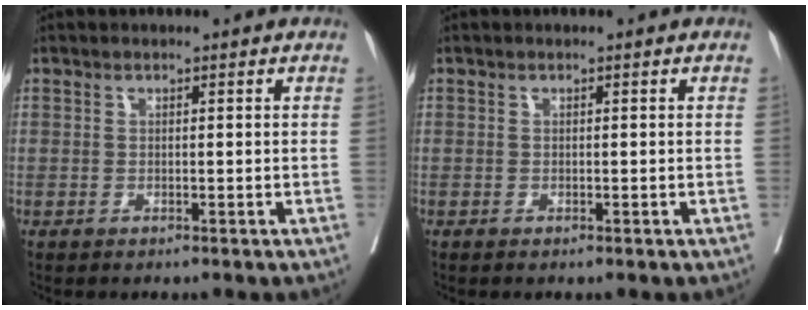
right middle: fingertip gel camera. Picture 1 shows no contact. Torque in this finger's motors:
{"motor_torque": [0.99, -1.14, -0.36, -0.21]}